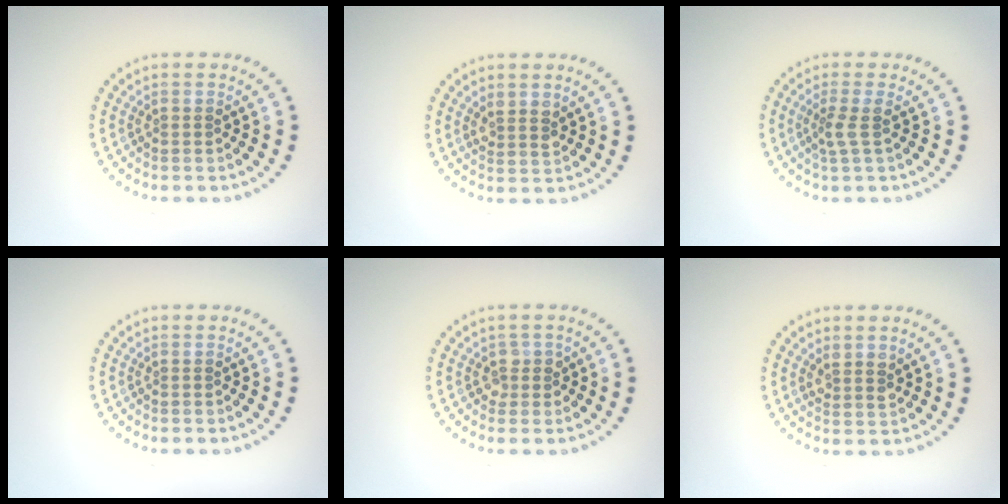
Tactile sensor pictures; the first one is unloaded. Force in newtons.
{"total": 1.6, "press": 1.5, "slide": 0.7}
{"total": 1.8, "press": 1.4, "slide": 1.2}
{"total": 0.0}
{"total": 1.5, "press": 1.4, "slide": 0.7}
{"total": 1.6, "press": 1.5, "slide": 0.7}